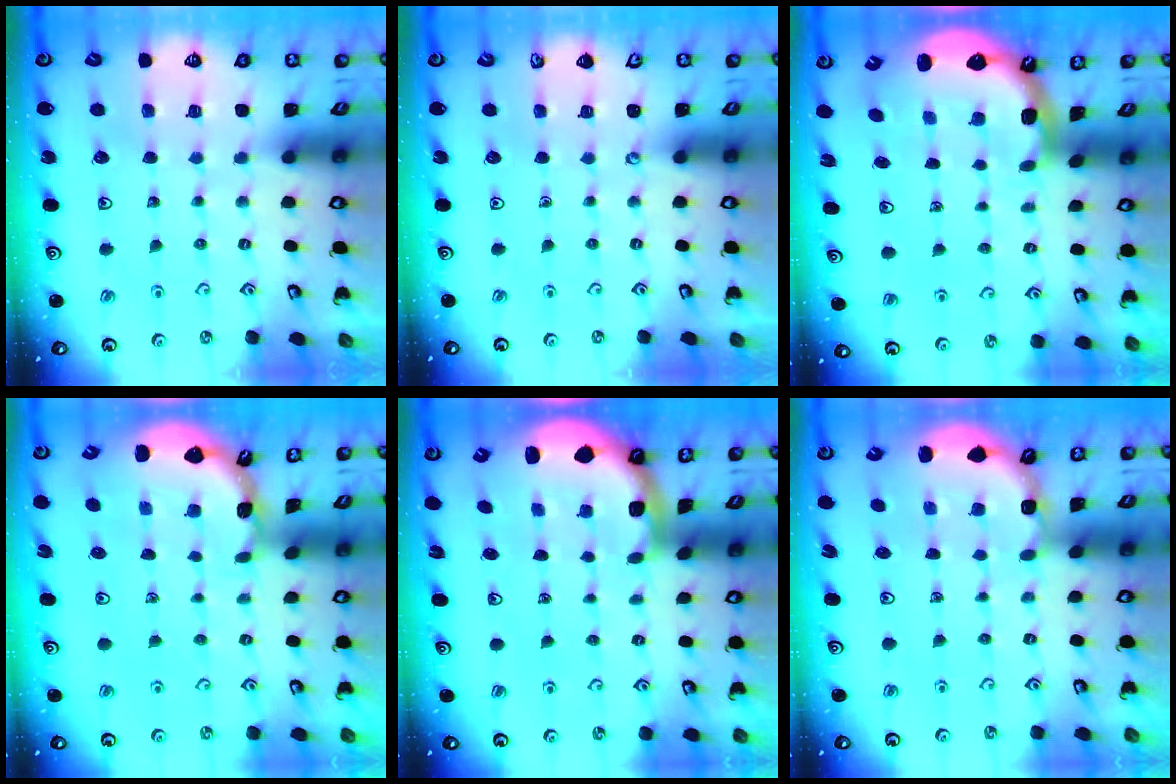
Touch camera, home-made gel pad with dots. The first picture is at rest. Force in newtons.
{"total": 0.0}
{"total": 3.4, "press": 2.5, "slide": 2.3}
{"total": 1.6, "press": 1.6, "slide": 0.1}
{"total": 1.7, "press": 1.6, "slide": 0.4}
{"total": 1.9, "press": 1.9, "slide": 0.3}